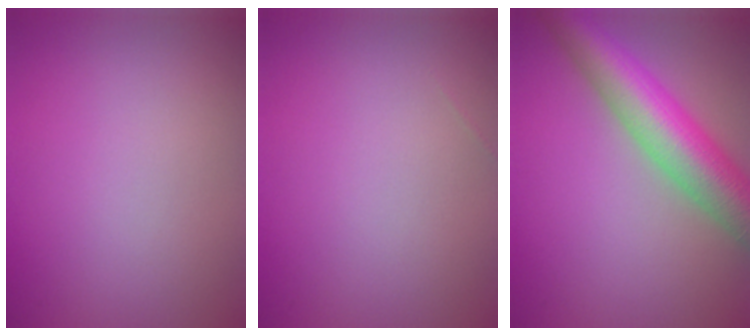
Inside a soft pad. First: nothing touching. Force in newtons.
{"total": 0.0}
{"total": 8.4, "press": 8.4, "slide": 0.4}